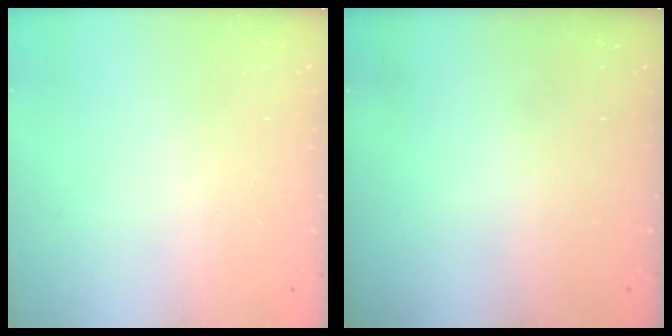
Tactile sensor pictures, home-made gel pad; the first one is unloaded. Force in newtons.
{"total": 0.0}